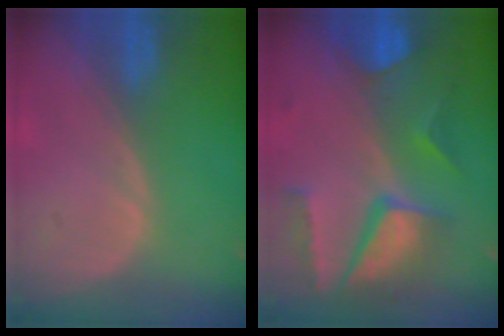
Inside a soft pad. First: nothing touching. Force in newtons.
{"total": 10.4, "press": 8.7, "slide": 5.7}